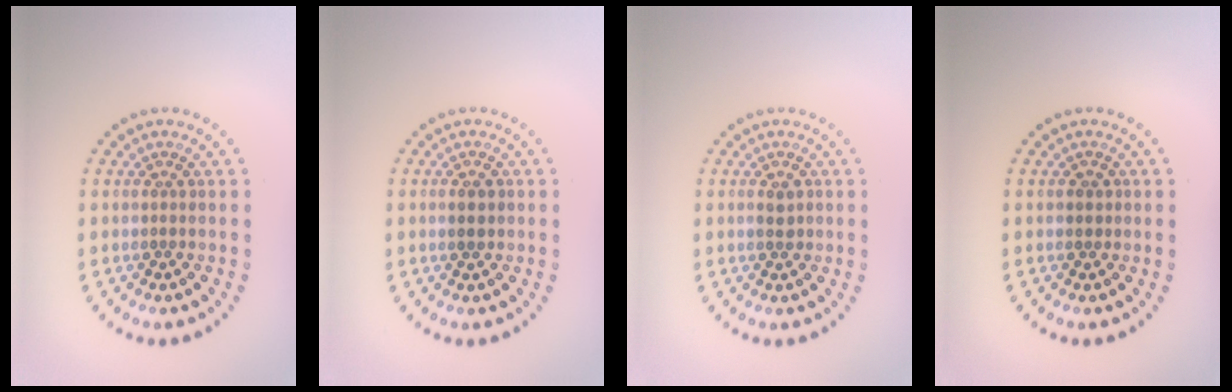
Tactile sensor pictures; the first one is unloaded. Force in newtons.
{"total": 1.8, "press": 1.8, "slide": 0.2}
{"total": 1.2, "press": 1.2, "slide": 0.1}
{"total": 1.0, "press": 0.9, "slide": 0.4}